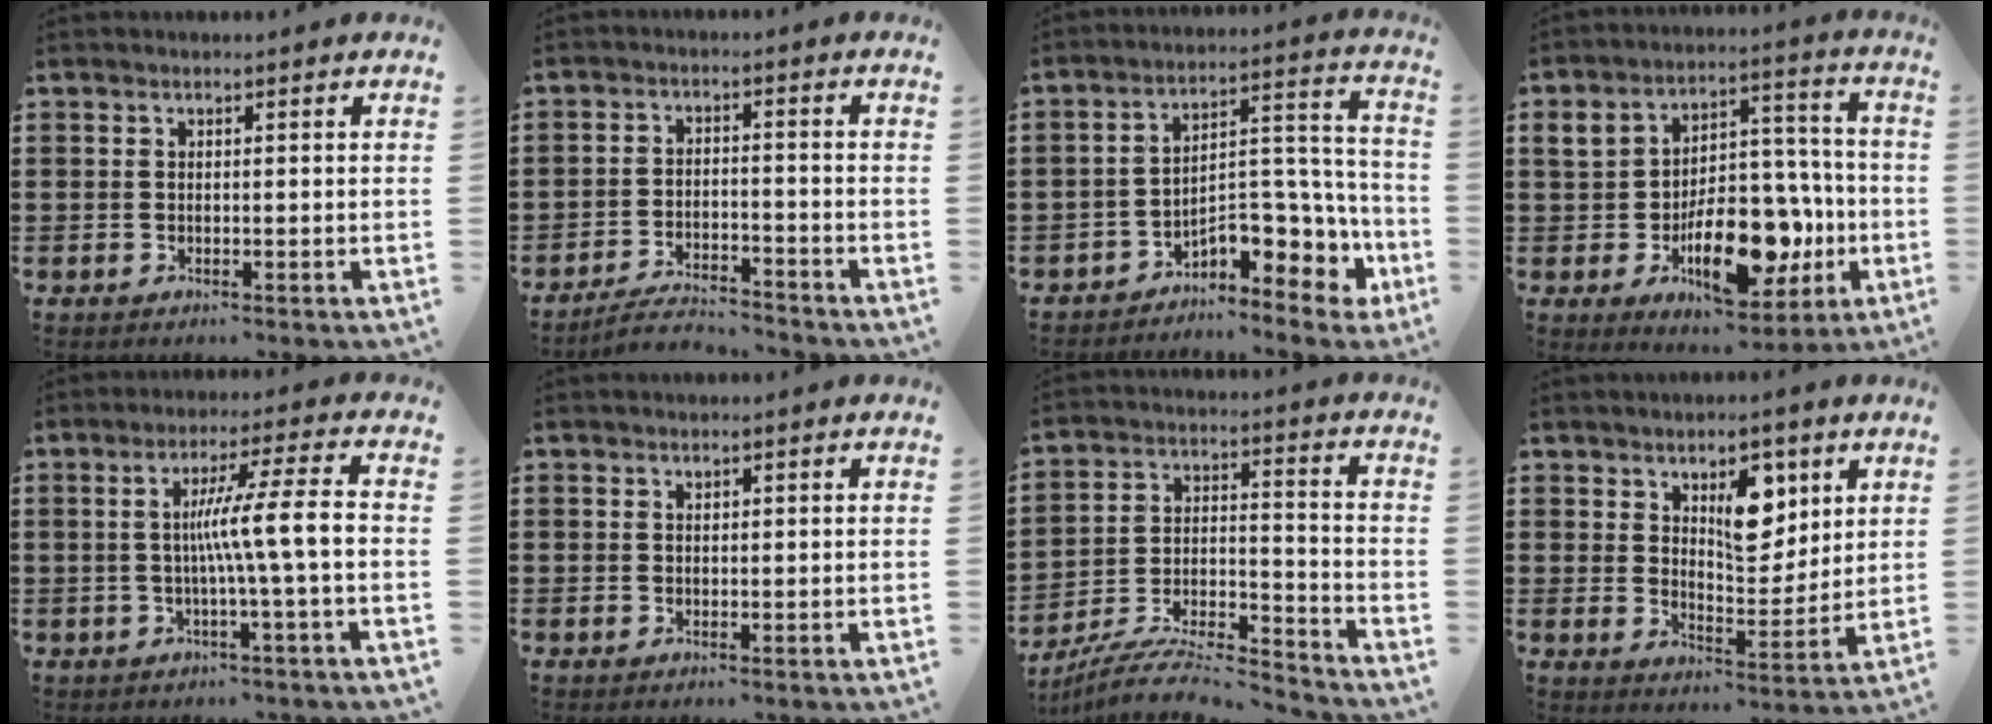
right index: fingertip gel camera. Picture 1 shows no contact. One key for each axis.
{"total": 3.9, "fx": -3.9, "fy": 0.1, "fz": 0.8, "tx": -0.024, "ty": 0.002, "tz": -0.081}
{"total": 8.7, "fx": -4.5, "fy": 5.0, "fz": 5.6, "tx": -0.083, "ty": -0.010, "tz": -0.079}
{"total": 15.3, "fx": -4.1, "fy": 9.3, "fz": 11.4, "tx": -0.157, "ty": 0.012, "tz": -0.066}
{"total": 7.9, "fx": -0.9, "fy": -0.7, "fz": 7.8, "tx": -0.141, "ty": -0.004, "tz": -0.025}
{"total": 0.0}
{"total": 7.9, "fx": -7.3, "fy": 0.9, "fz": 3.0, "tx": -0.055, "ty": 0.000, "tz": -0.144}
{"total": 8.3, "fx": 4.1, "fy": 4.5, "fz": 5.7, "tx": -0.080, "ty": -0.009, "tz": 0.065}